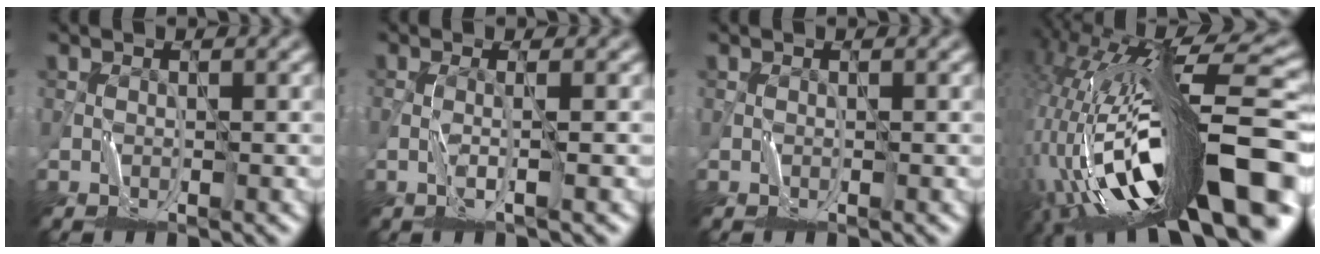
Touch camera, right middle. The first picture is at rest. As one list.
[{"total": 1.3, "force": [0.0, -0.1, 1.3], "torque": [-0.023, -0.004, -0.005]}, {"total": 0.0}, {"total": 18.4, "force": [-4.6, 5.7, 16.9], "torque": [-0.295, 0.028, -0.087]}]